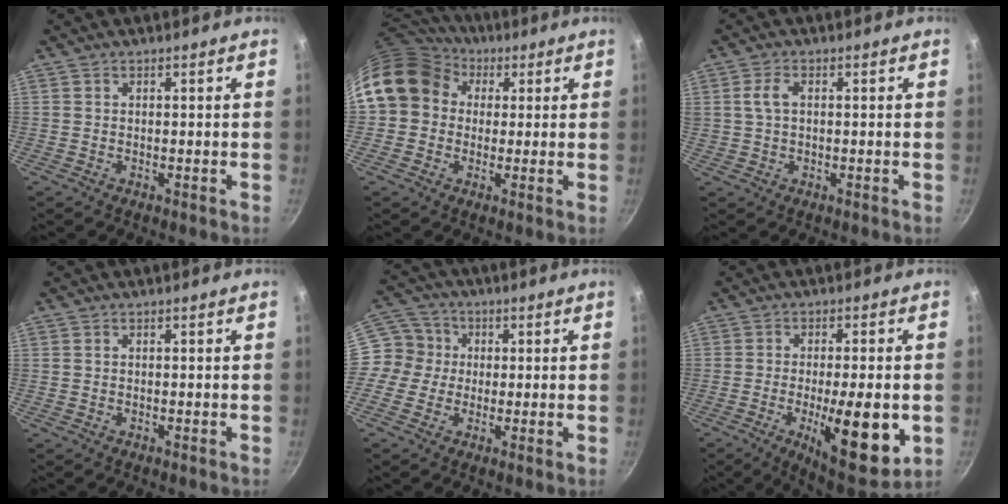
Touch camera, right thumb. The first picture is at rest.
{"total": 14.6, "force": [2.9, 12.2, 7.3], "torque": [-0.114, 0.032, 0.036]}
{"total": 3.4, "force": [0.7, 1.8, 2.8], "torque": [-0.057, 0.009, 0.012]}
{"total": 0.0}
{"total": 7.3, "force": [0.6, 6.9, 2.3], "torque": [-0.005, 0.017, -0.010]}
{"total": 16.0, "force": [-3.7, 5.0, 14.8], "torque": [-0.201, 0.000, -0.048]}